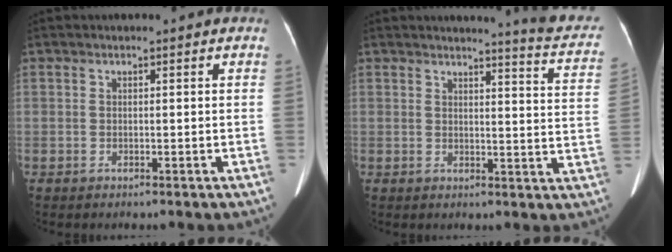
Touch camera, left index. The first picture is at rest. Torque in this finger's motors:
{"motor_torque": [0.45, -0.93, -0.03, 0.03]}